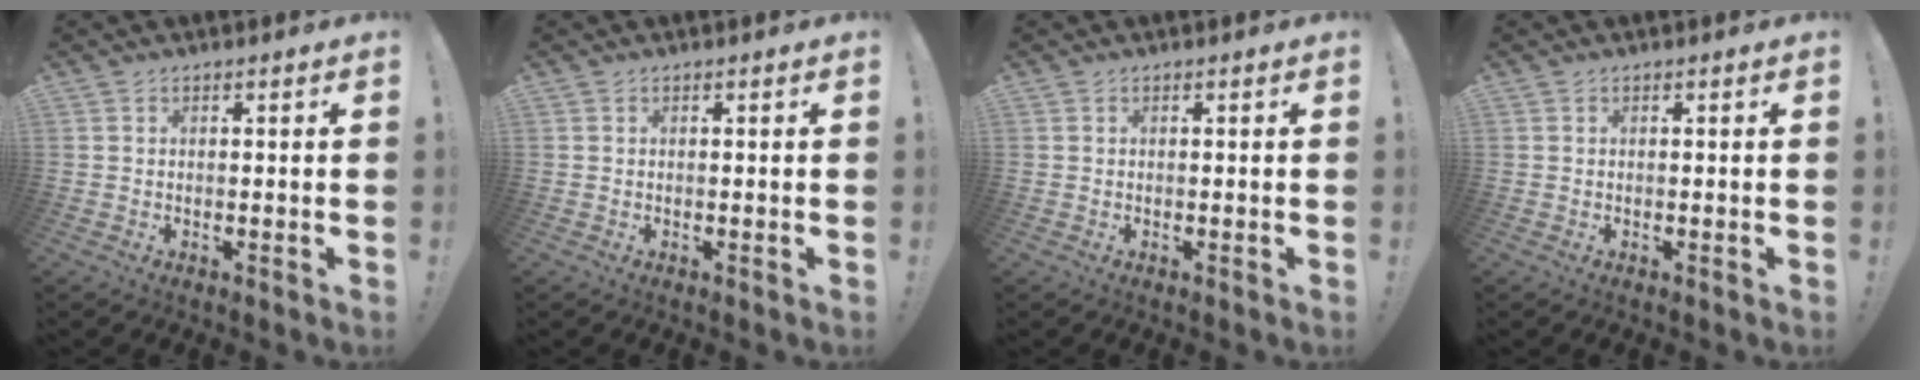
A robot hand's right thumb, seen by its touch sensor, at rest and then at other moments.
{"total": 0.0}
{"total": 0.0}
{"total": 0.0}